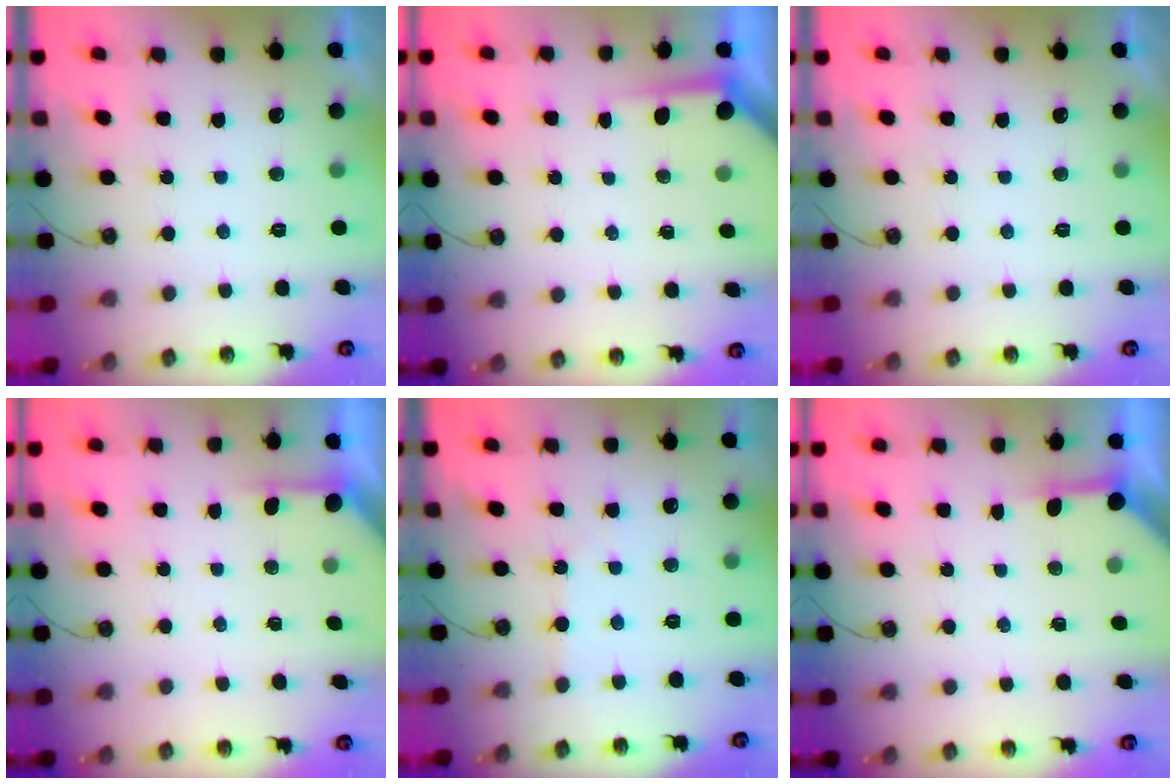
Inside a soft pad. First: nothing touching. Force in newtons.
{"total": 4.2, "press": 4.2, "slide": 0.4}
{"total": 0.0}
{"total": 2.2, "press": 2.2, "slide": 0.3}
{"total": 1.9, "press": 1.8, "slide": 0.3}
{"total": 3.8, "press": 3.7, "slide": 0.4}